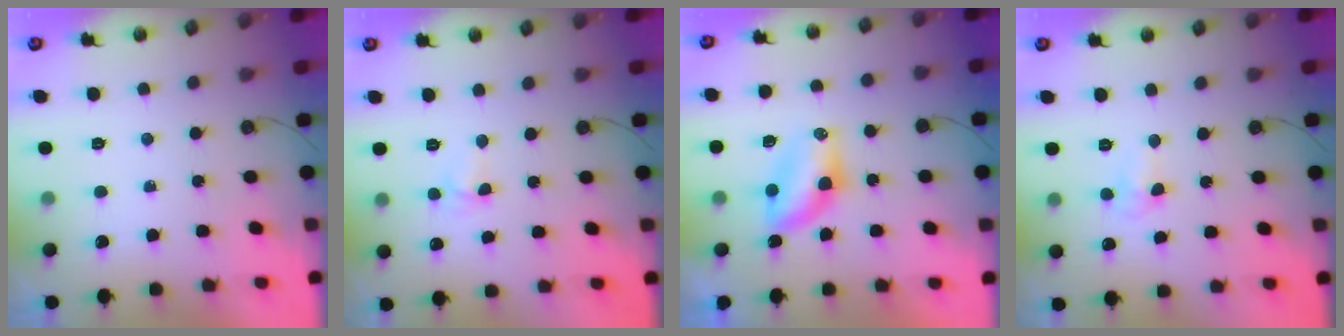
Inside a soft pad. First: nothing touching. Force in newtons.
{"total": 3.8, "press": 3.8, "slide": 0.5}
{"total": 8.0, "press": 7.3, "slide": 3.2}
{"total": 4.7, "press": 4.6, "slide": 0.7}